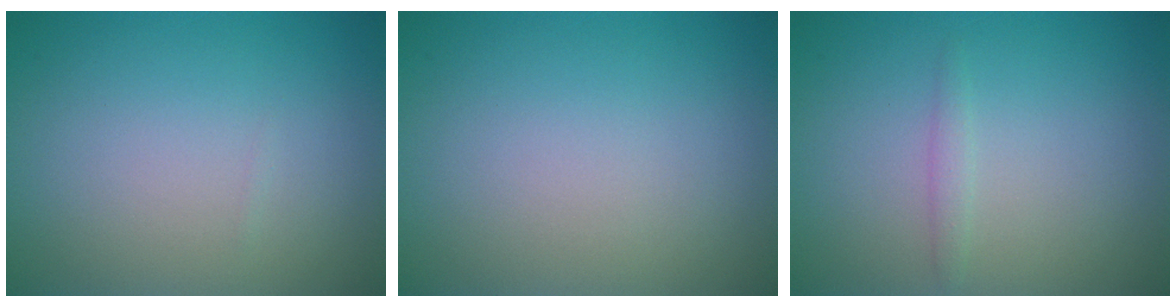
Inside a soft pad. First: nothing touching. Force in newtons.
{"total": 0.0}
{"total": 0.9, "press": 0.9, "slide": 0.1}